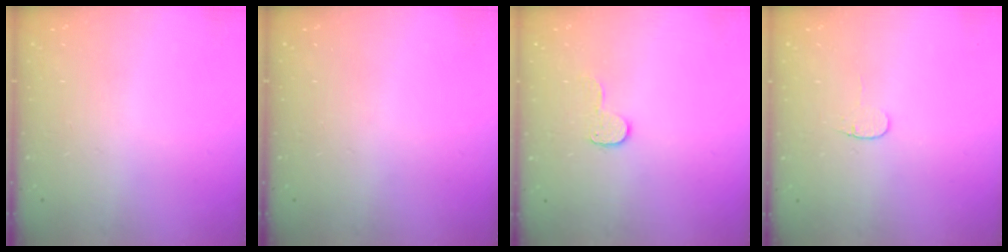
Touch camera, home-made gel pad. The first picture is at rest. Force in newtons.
{"total": 0.0}
{"total": 6.7, "press": 6.7, "slide": 0.4}
{"total": 3.4, "press": 3.4, "slide": 0.4}